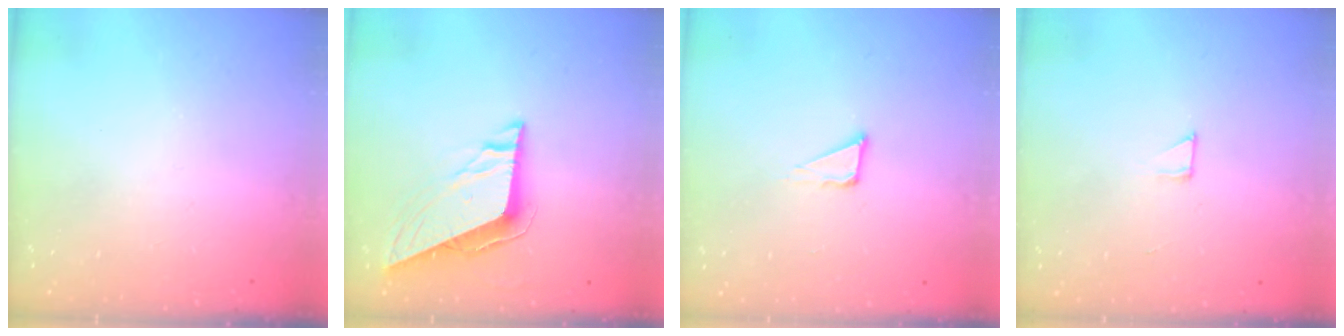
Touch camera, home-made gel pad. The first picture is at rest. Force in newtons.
{"total": 8.9, "press": 8.8, "slide": 1.2}
{"total": 3.8, "press": 3.7, "slide": 0.8}
{"total": 2.6, "press": 2.6, "slide": 0.1}